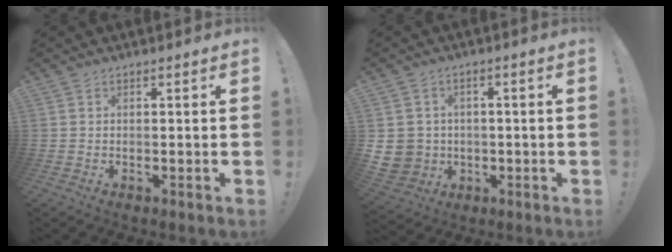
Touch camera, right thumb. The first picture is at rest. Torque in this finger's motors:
{"motor_torque": [2.58, 2.42, 0.60, 0.02, 0.46]}